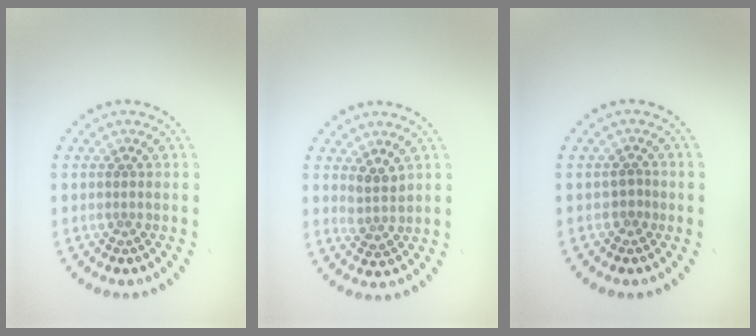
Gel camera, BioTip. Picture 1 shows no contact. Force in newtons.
{"total": 1.9, "press": 1.6, "slide": 1.1}
{"total": 0.6, "press": 0.4, "slide": 0.5}